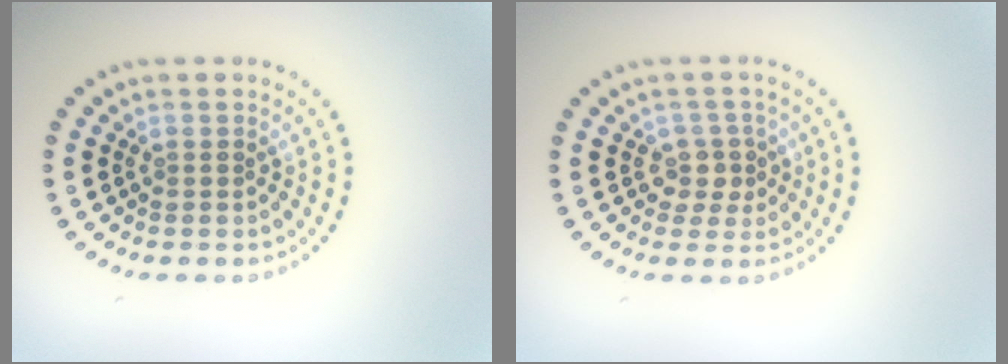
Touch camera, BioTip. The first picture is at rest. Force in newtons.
{"total": 2.0, "press": 1.6, "slide": 1.1}